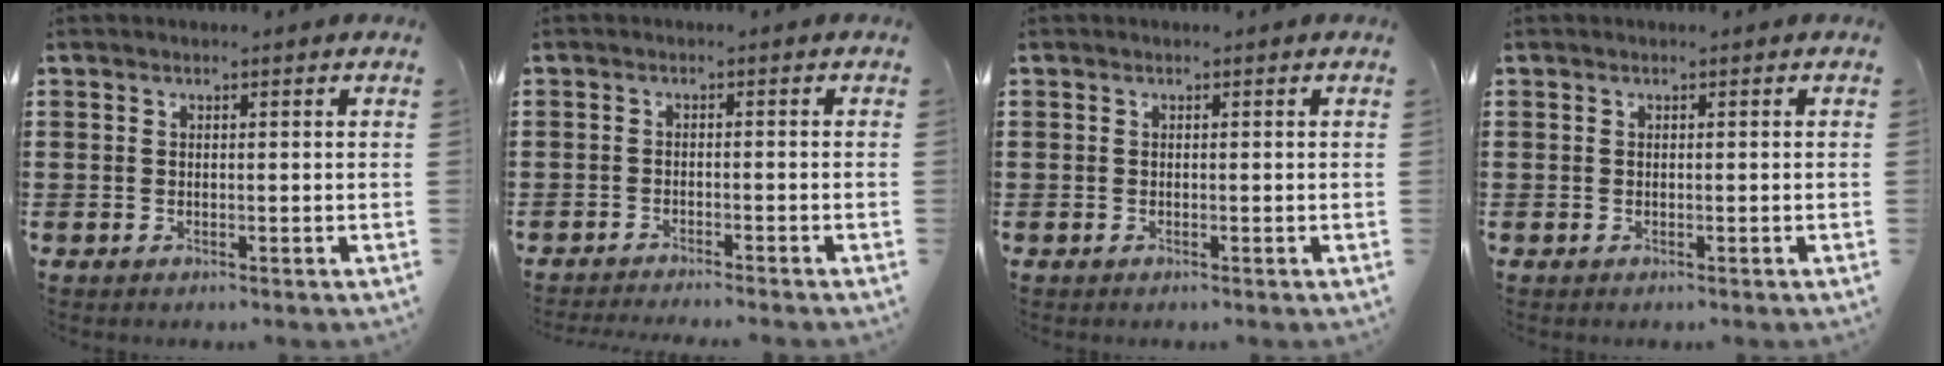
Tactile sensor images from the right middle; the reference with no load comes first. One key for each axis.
{"total": 1.7, "fx": -1.6, "fy": -0.3, "fz": 0.3, "tx": -0.006, "ty": 0.001, "tz": -0.032}
{"total": 0.0}
{"total": 0.0}